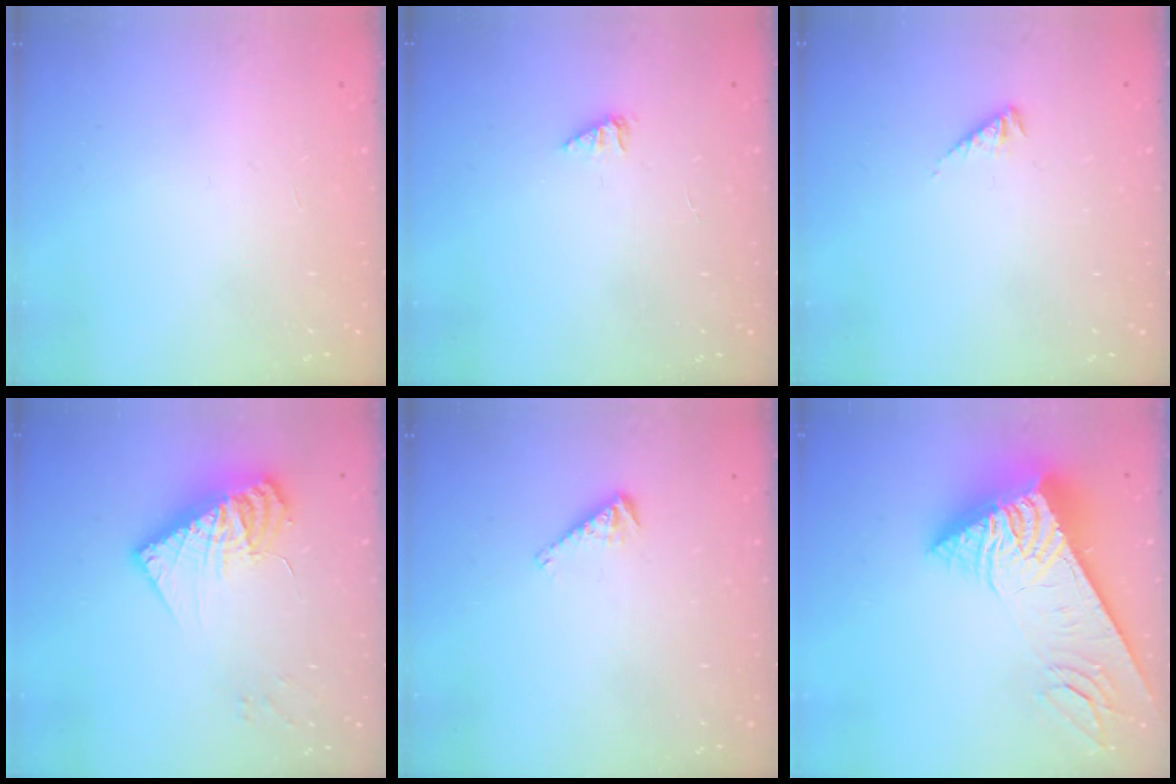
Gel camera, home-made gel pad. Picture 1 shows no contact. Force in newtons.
{"total": 1.4, "press": 1.4, "slide": 0.3}
{"total": 2.3, "press": 2.3, "slide": 0.5}
{"total": 13.8, "press": 13.7, "slide": 1.4}
{"total": 4.1, "press": 4.0, "slide": 0.6}
{"total": 9.5, "press": 9.4, "slide": 1.0}